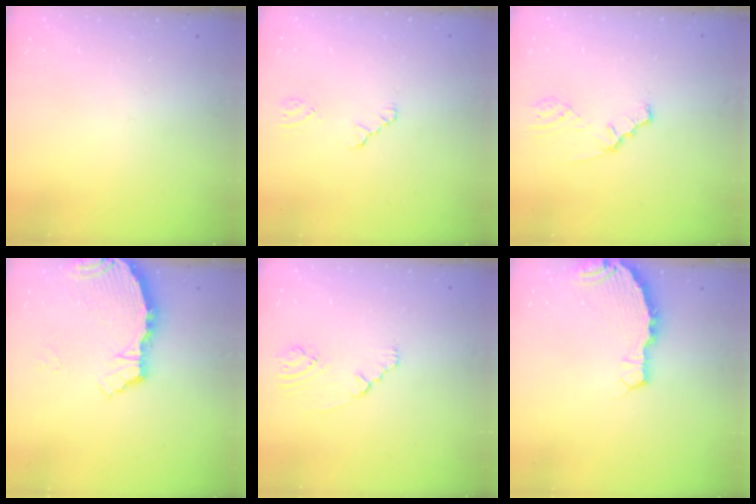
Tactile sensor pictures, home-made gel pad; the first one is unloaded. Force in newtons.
{"total": 0.7, "press": 0.7, "slide": 0.2}
{"total": 1.2, "press": 1.2, "slide": 0.2}
{"total": 3.7, "press": 3.7, "slide": 0.2}
{"total": 2.7, "press": 2.6, "slide": 0.4}
{"total": 5.5, "press": 5.5, "slide": 0.1}